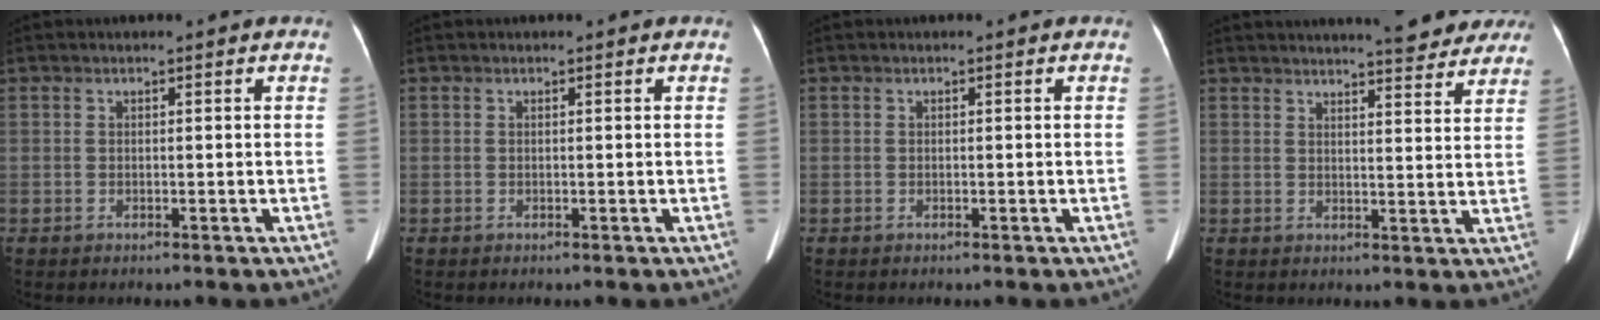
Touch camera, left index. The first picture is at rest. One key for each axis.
{"total": 0.0}
{"total": 0.0}
{"total": 12.0, "fx": 10.9, "fy": 1.9, "fz": 4.7, "tx": -0.047, "ty": -0.009, "tz": 0.115}